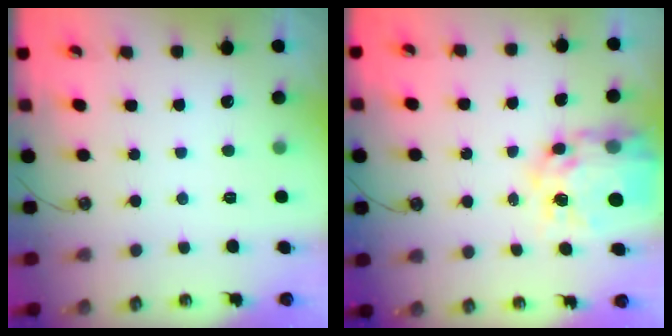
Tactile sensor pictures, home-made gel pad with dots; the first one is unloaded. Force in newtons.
{"total": 14.5, "press": 14.4, "slide": 1.4}